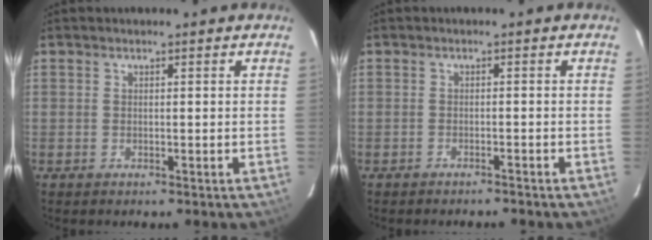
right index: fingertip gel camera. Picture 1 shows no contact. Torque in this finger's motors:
{"motor_torque": [0.47, -0.50, -0.02, 0.00]}